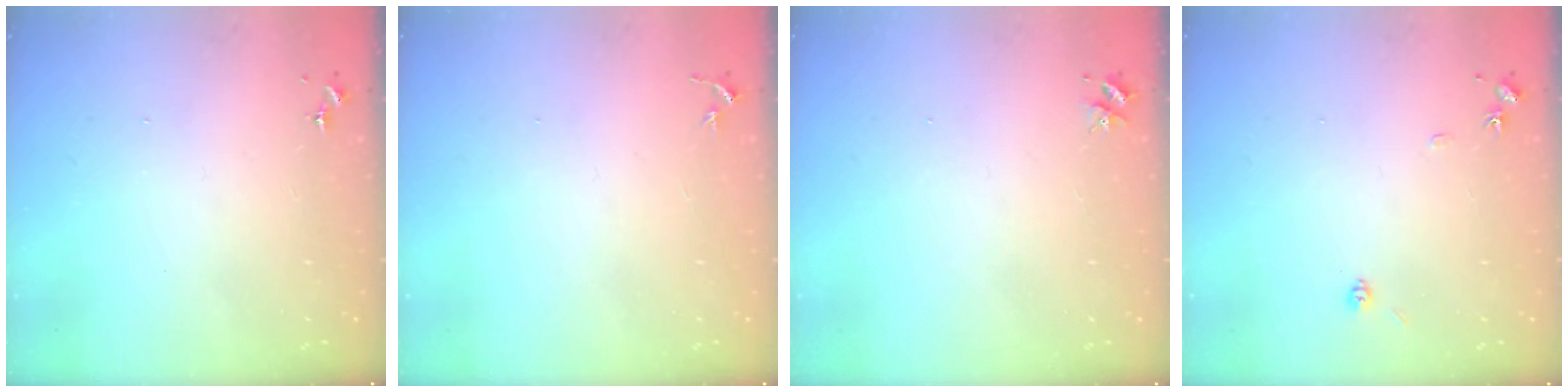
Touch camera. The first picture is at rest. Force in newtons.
{"total": 2.6, "press": 2.5, "slide": 0.3}
{"total": 3.5, "press": 3.5, "slide": 0.5}
{"total": 6.6, "press": 6.5, "slide": 0.7}